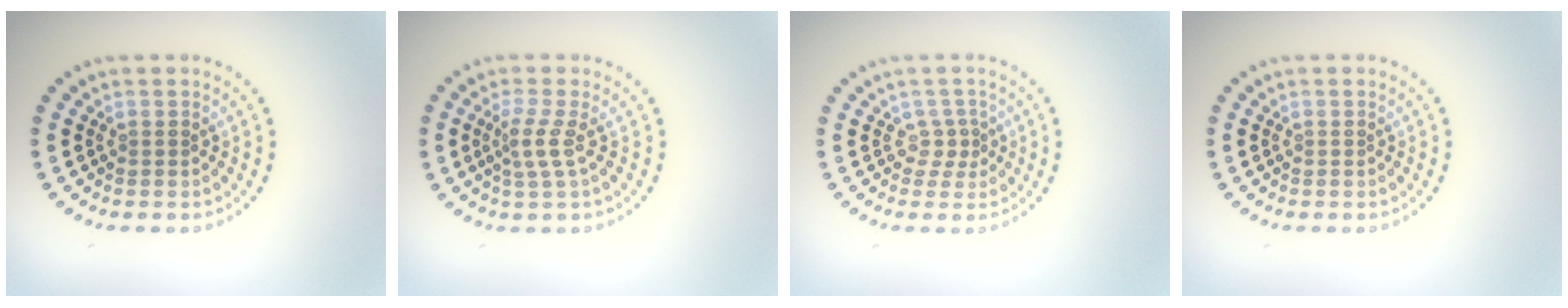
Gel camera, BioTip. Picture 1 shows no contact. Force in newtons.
{"total": 2.2, "press": 1.6, "slide": 1.5}
{"total": 1.4, "press": 0.9, "slide": 1.0}
{"total": 0.0}